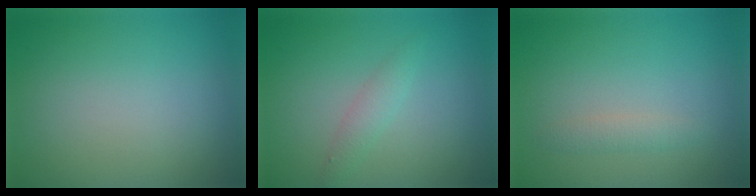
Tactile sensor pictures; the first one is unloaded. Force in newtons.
{"total": 1.6, "press": 1.6, "slide": 0.1}
{"total": 1.2, "press": 1.2, "slide": 0.0}